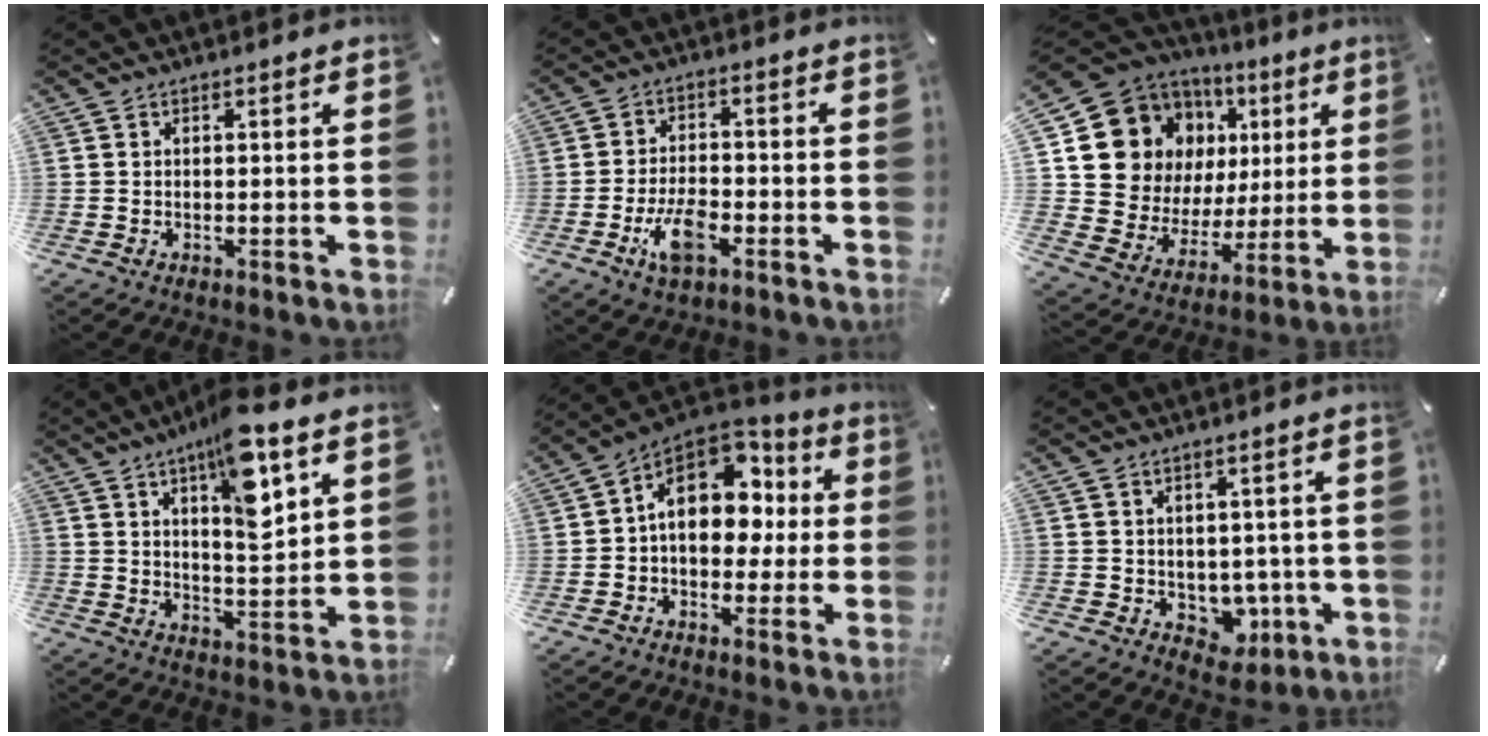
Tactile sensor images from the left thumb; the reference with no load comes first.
{"total": 8.0, "force": [-3.7, 3.8, 6.0], "torque": [-0.124, 0.010, -0.066]}
{"total": 13.8, "force": [6.5, 11.4, 4.5], "torque": [-0.082, -0.054, 0.131]}
{"total": 13.2, "force": [7.7, 4.2, 9.9], "torque": [-0.142, -0.042, 0.126]}
{"total": 15.7, "force": [3.6, 11.3, 10.3], "torque": [-0.150, -0.016, 0.068]}
{"total": 5.7, "force": [0.7, 5.4, 1.8], "torque": [-0.004, -0.013, 0.018]}